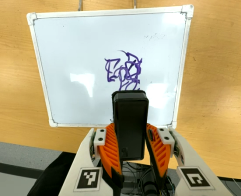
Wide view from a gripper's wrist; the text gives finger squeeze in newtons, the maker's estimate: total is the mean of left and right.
{"total": 8.1, "left": 7.1, "right": 9.1}